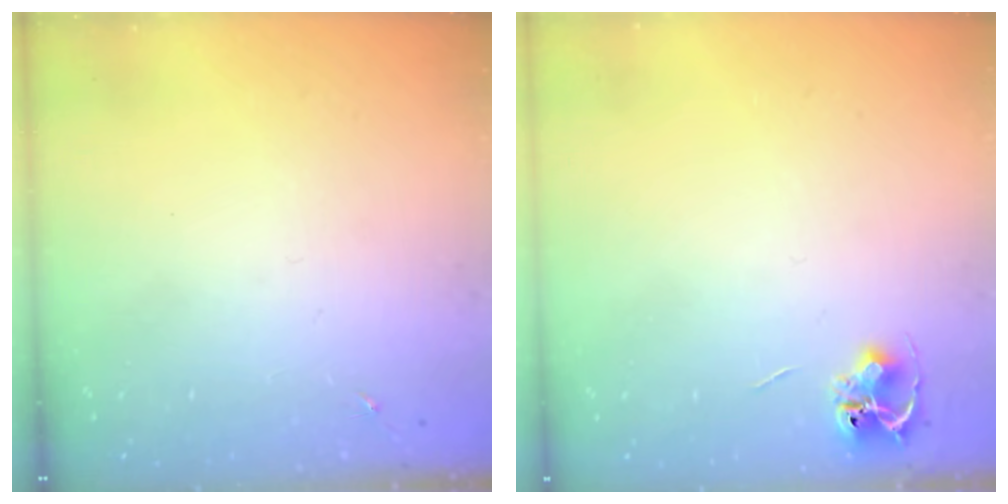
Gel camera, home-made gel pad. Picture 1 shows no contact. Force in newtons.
{"total": 6.5, "press": 6.5, "slide": 0.5}